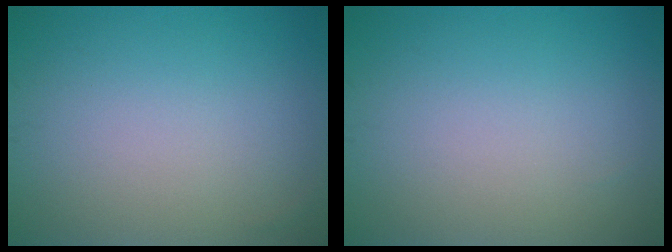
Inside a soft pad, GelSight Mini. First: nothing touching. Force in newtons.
{"total": 0.0}